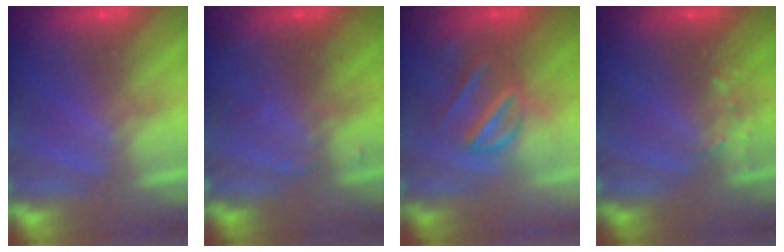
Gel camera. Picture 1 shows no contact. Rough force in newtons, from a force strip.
{"total": 2.4}
{"total": 3.0}
{"total": 2.6}